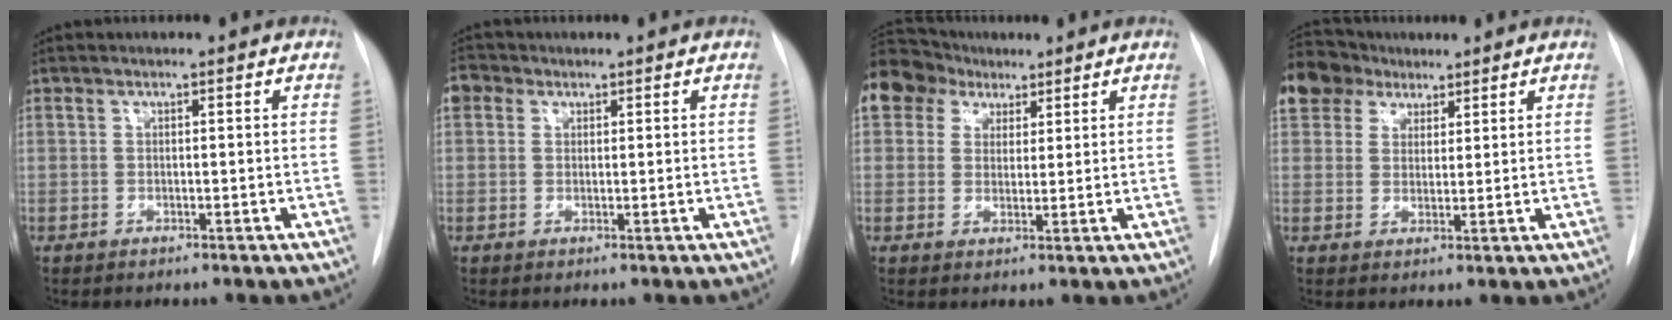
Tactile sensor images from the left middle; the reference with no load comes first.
{"total": 2.9, "force": [1.2, 2.4, 0.9], "torque": [-0.021, 0.013, 0.020]}
{"total": 14.3, "force": [8.3, 10.7, 4.5], "torque": [-0.134, 0.066, 0.159]}
{"total": 9.6, "force": [6.8, 6.5, 1.8], "torque": [-0.044, 0.036, 0.132]}